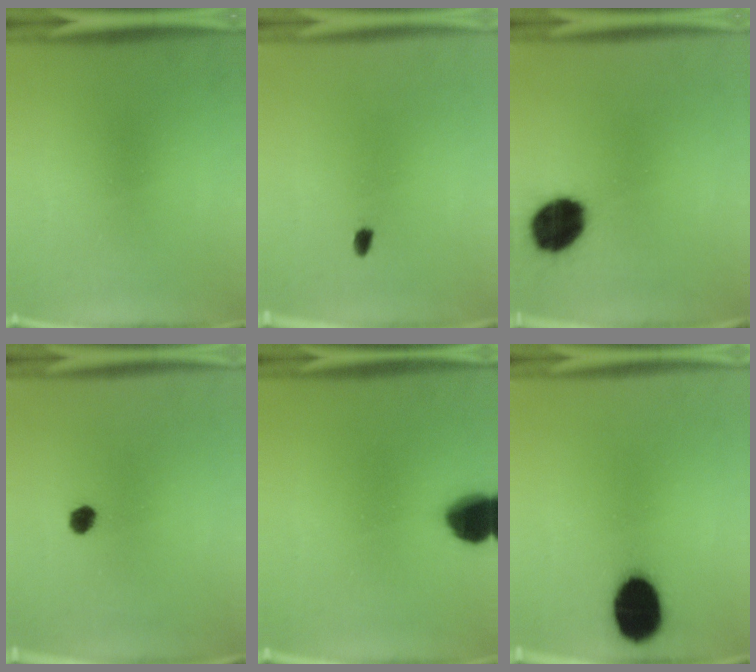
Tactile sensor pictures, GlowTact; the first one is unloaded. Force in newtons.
{"total": 1.2}
{"total": 13.9}
{"total": 2.5}
{"total": 10.5}
{"total": 14.8}